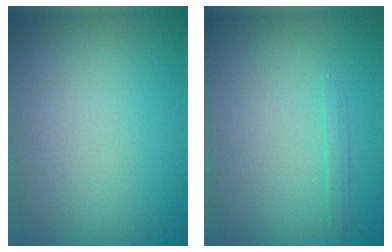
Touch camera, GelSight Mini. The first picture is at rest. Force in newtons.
{"total": 0.6, "press": 0.6, "slide": 0.1}